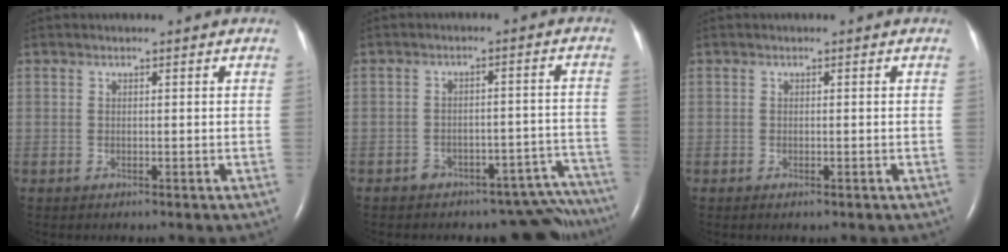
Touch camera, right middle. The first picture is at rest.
{"total": 12.3, "force": [-11.5, 4.2, 0.9], "torque": [0.019, 0.055, -0.135]}
{"total": 0.8, "force": [-0.5, 0.2, 0.6], "torque": [-0.011, -0.002, -0.004]}